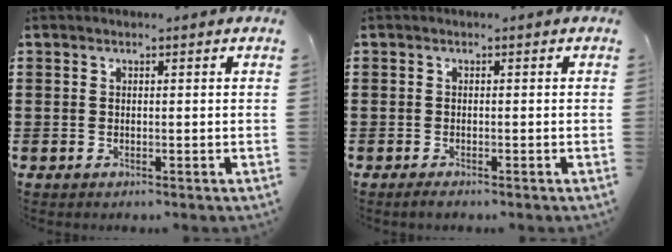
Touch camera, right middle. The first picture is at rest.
{"total": 0.8, "force": [-0.8, 0.1, 0.4], "torque": [-0.010, -0.007, -0.013]}